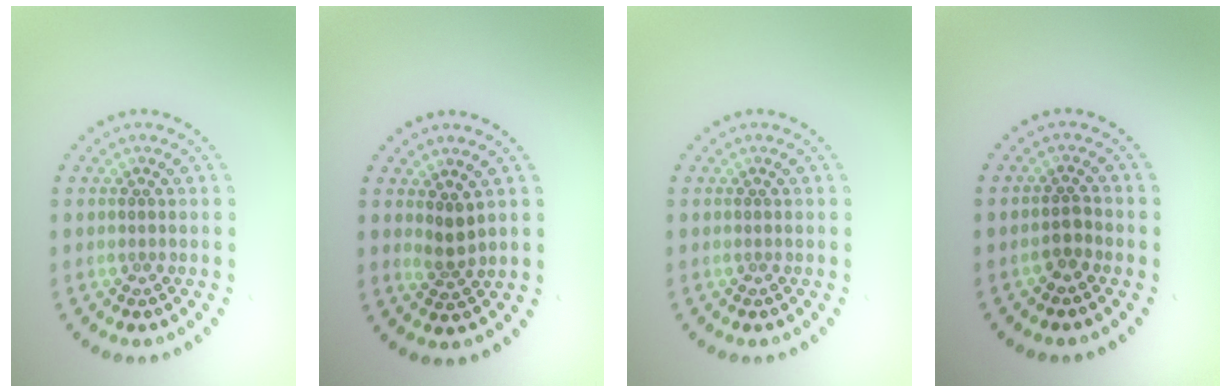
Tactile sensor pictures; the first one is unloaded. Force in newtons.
{"total": 1.6, "press": 1.3, "slide": 1.0}
{"total": 0.0}
{"total": 1.5, "press": 1.2, "slide": 0.9}